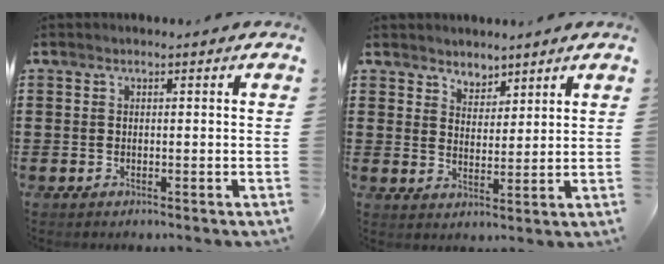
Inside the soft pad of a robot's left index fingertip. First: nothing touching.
{"total": 3.3, "force": [2.9, 1.5, -0.4], "torque": [-0.007, 0.001, 0.054]}